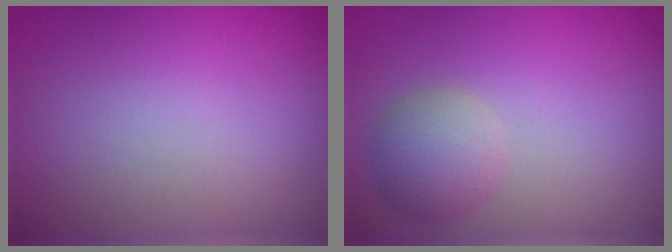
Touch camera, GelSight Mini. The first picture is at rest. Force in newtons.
{"total": 3.4, "press": 3.4, "slide": 0.1}